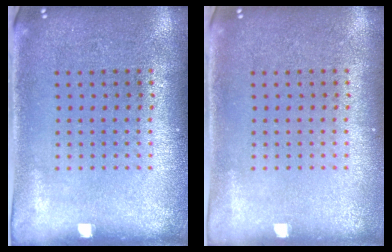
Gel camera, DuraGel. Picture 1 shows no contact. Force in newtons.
{"total": 0.0}